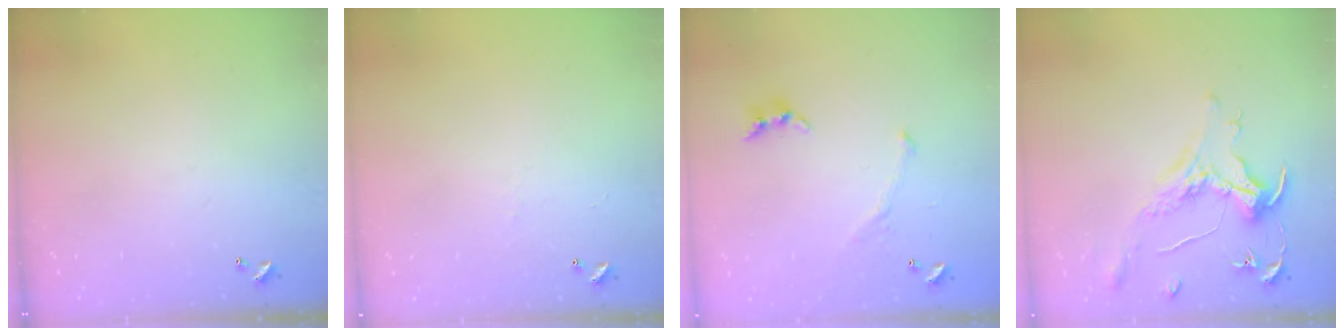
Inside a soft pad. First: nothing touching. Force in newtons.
{"total": 2.7, "press": 2.6, "slide": 0.5}
{"total": 3.8, "press": 3.7, "slide": 0.9}
{"total": 1.6, "press": 1.4, "slide": 0.7}